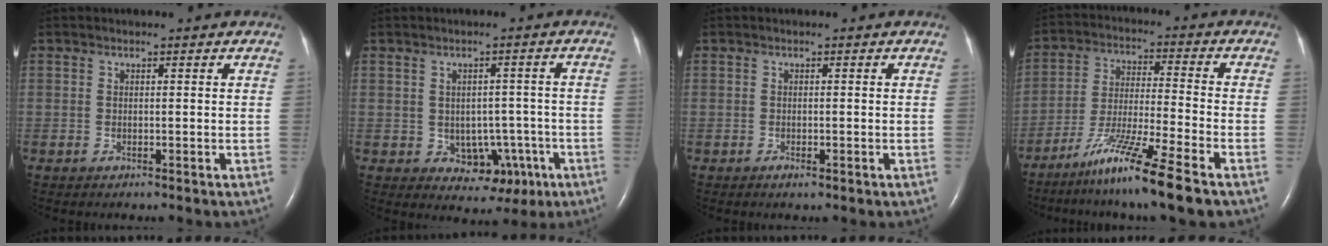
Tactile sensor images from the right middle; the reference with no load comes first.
{"total": 6.6, "force": [-2.0, 4.9, 3.9], "torque": [-0.046, 0.017, -0.010]}
{"total": 1.0, "force": [-0.5, 0.4, 0.8], "torque": [-0.013, -0.001, -0.004]}
{"total": 11.8, "force": [-8.1, -1.1, 8.5], "torque": [-0.165, -0.040, -0.148]}